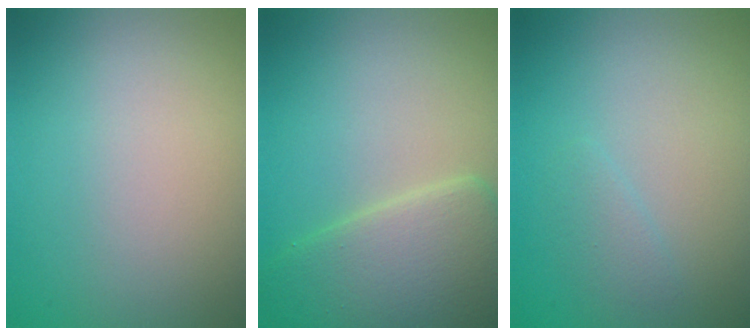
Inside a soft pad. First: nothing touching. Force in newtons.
{"total": 6.3, "press": 6.3, "slide": 0.4}
{"total": 1.1, "press": 1.1, "slide": 0.1}